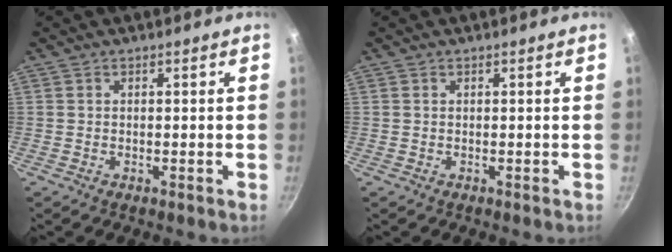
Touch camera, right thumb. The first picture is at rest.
{"total": 0.0}